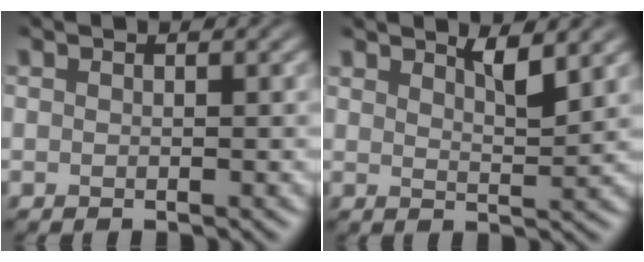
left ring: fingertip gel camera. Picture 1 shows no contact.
{"total": 1.9, "force": [1.5, 0.1, 1.2], "torque": [-0.019, -0.009, 0.022]}